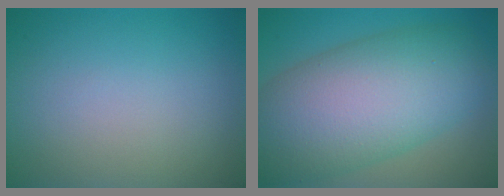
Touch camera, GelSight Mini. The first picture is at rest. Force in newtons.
{"total": 12.0, "press": 11.9, "slide": 0.6}